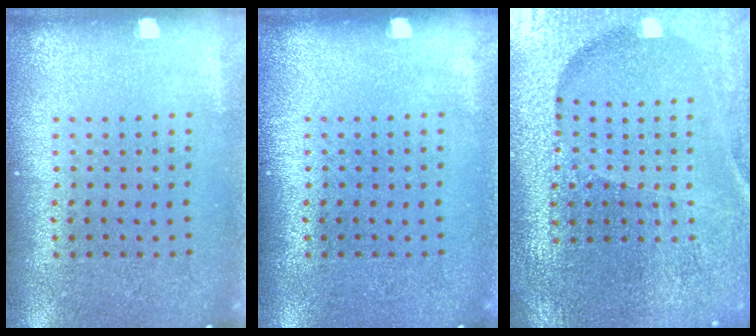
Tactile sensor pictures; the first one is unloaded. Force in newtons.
{"total": 0.0}
{"total": 4.6, "press": 4.3, "slide": 1.4}